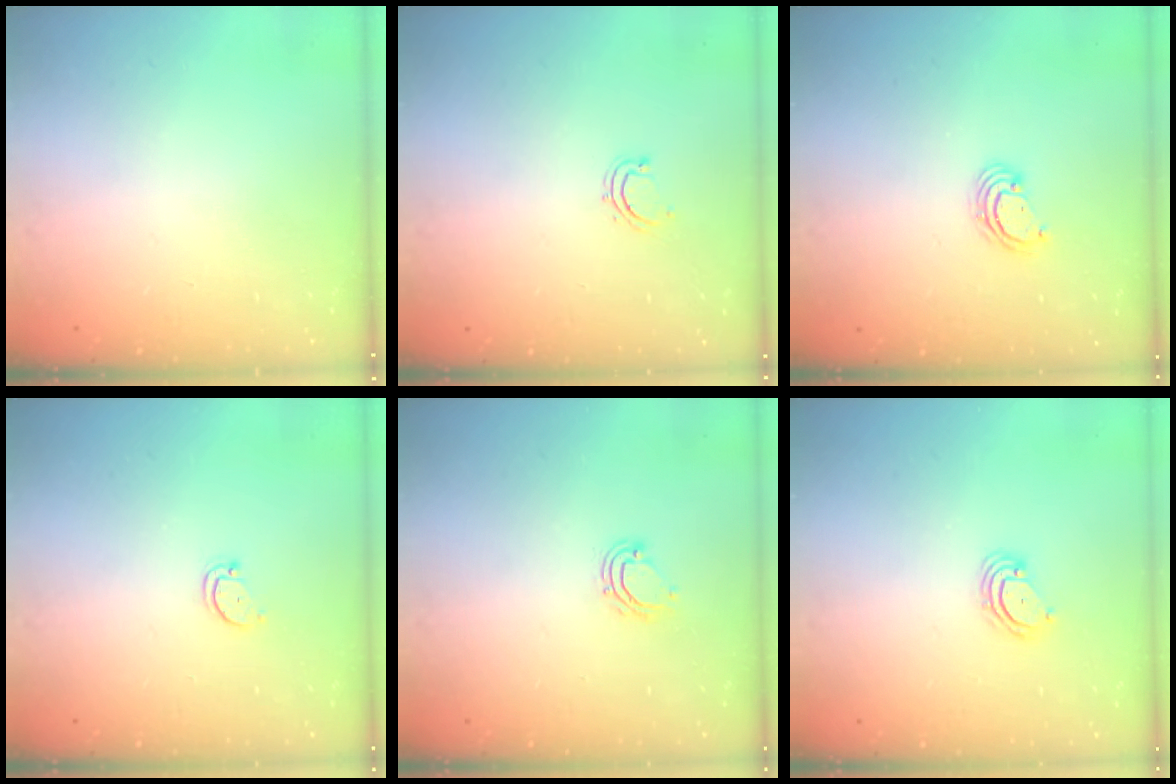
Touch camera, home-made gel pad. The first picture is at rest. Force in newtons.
{"total": 4.0, "press": 3.8, "slide": 1.1}
{"total": 3.2, "press": 3.2, "slide": 0.3}
{"total": 2.3, "press": 2.3, "slide": 0.4}
{"total": 6.3, "press": 6.3, "slide": 0.4}
{"total": 4.5, "press": 4.5, "slide": 0.3}